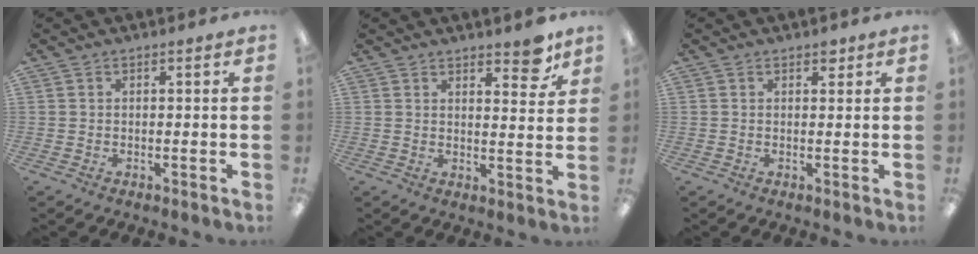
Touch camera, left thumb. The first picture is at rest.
{"total": 6.6, "force": [5.2, 2.4, 3.2], "torque": [-0.020, -0.035, 0.084]}
{"total": 1.7, "force": [1.2, 1.0, 0.7], "torque": [0.001, -0.004, 0.017]}